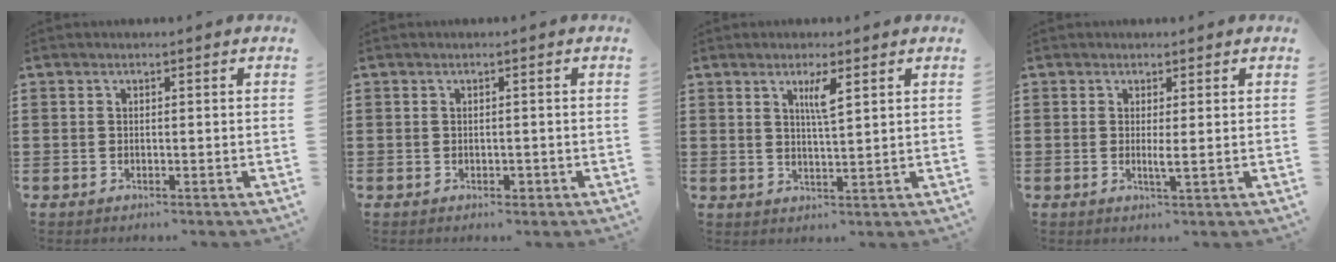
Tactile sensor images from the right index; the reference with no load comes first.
{"total": 0.7, "force": [-0.2, 0.5, 0.4], "torque": [-0.010, -0.001, -0.004]}
{"total": 3.4, "force": [1.7, 0.4, 2.9], "torque": [-0.055, -0.003, 0.025]}
{"total": 1.6, "force": [0.1, -0.2, 1.6], "torque": [-0.031, -0.006, 0.000]}